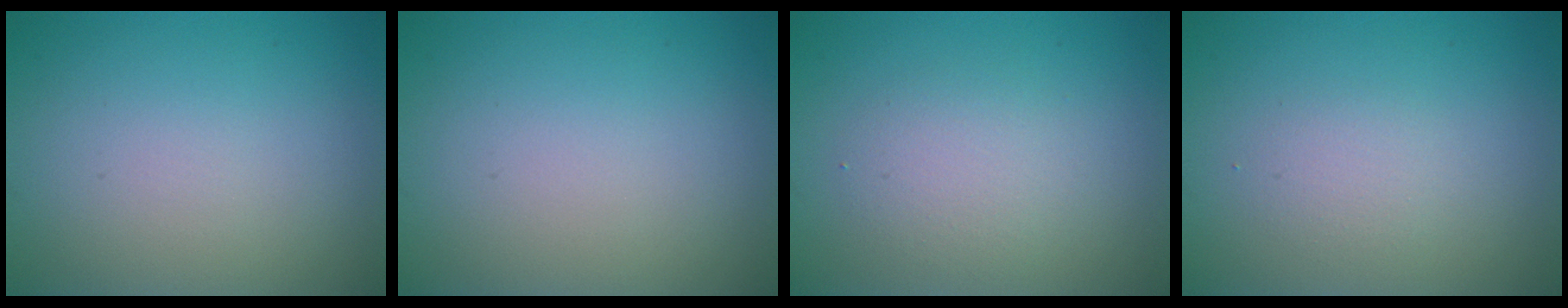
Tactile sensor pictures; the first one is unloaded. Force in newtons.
{"total": 0.0}
{"total": 2.4, "press": 2.4, "slide": 0.3}
{"total": 1.4, "press": 1.4, "slide": 0.1}